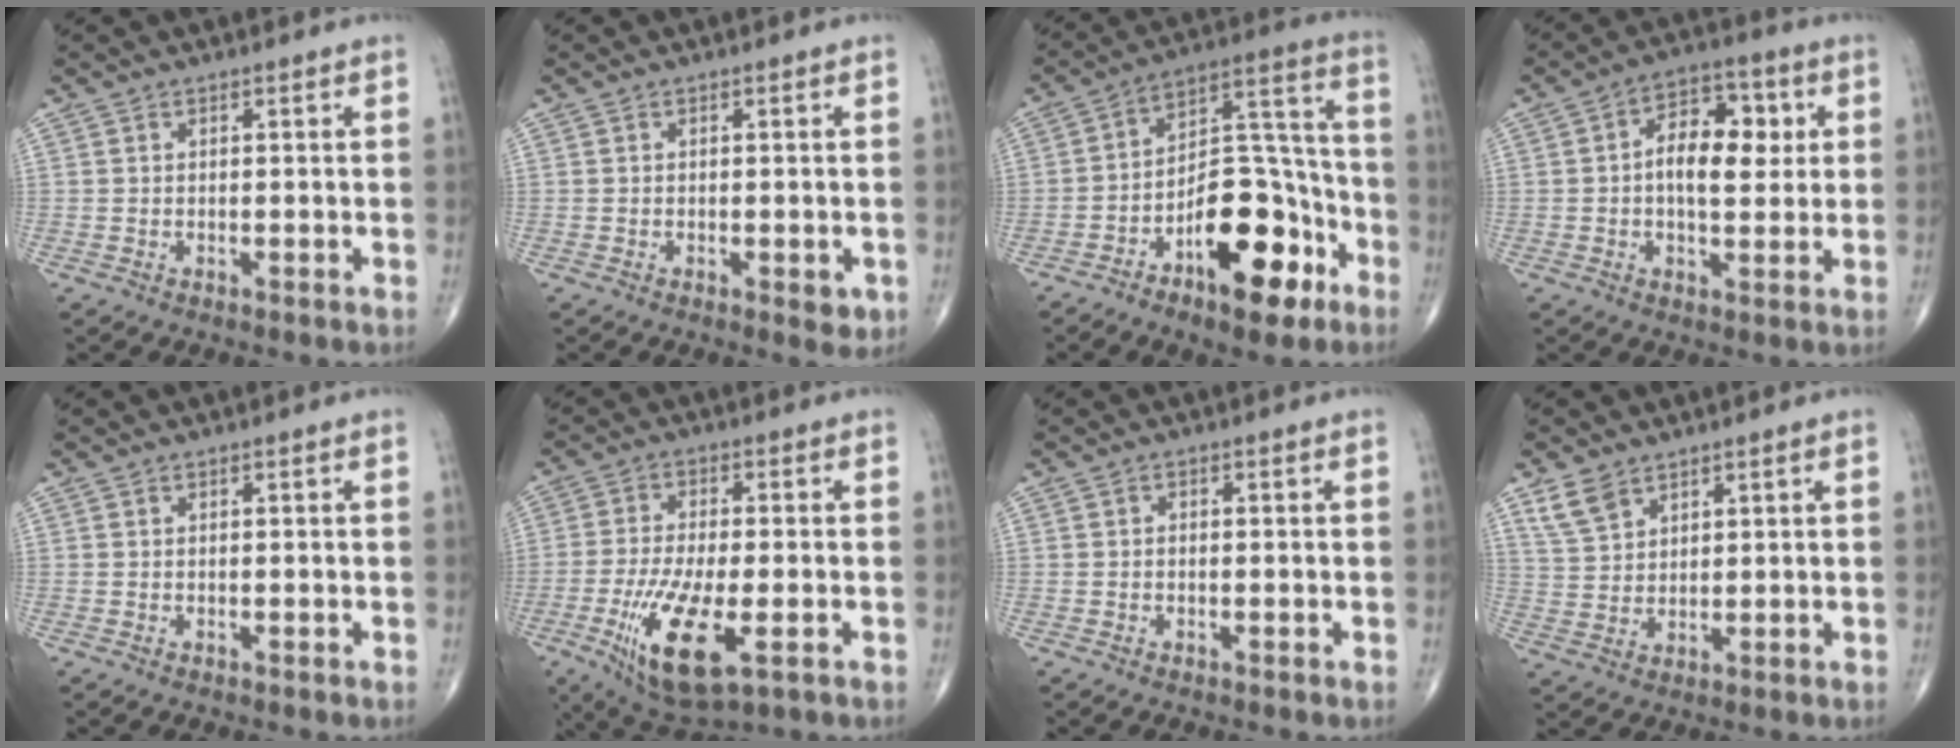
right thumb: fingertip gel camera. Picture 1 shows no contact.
{"total": 2.6, "force": [-0.8, 1.1, 2.3], "torque": [-0.019, -0.004, -0.008]}
{"total": 19.4, "force": [-9.1, 9.1, 14.6], "torque": [-0.186, 0.077, -0.137]}
{"total": 11.3, "force": [1.4, 6.5, 9.1], "torque": [-0.117, 0.015, 0.017]}
{"total": 0.0}
{"total": 14.5, "force": [-4.9, 5.0, 12.6], "torque": [-0.250, -0.012, -0.076]}
{"total": 0.6, "force": [-0.2, 0.4, 0.3], "torque": [-0.004, 0.002, -0.008]}
{"total": 5.3, "force": [3.6, 3.1, 2.3], "torque": [-0.034, -0.014, 0.080]}